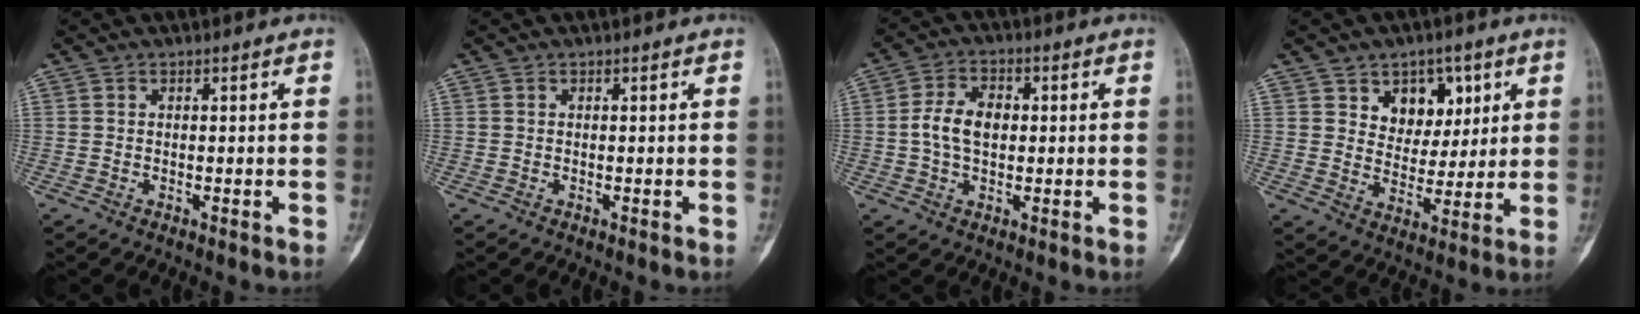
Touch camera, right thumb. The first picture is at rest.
{"total": 0.0}
{"total": 7.0, "force": [0.2, 4.5, 5.3], "torque": [-0.095, 0.015, 0.000]}
{"total": 9.2, "force": [4.3, 6.9, 4.3], "torque": [-0.020, -0.019, 0.069]}